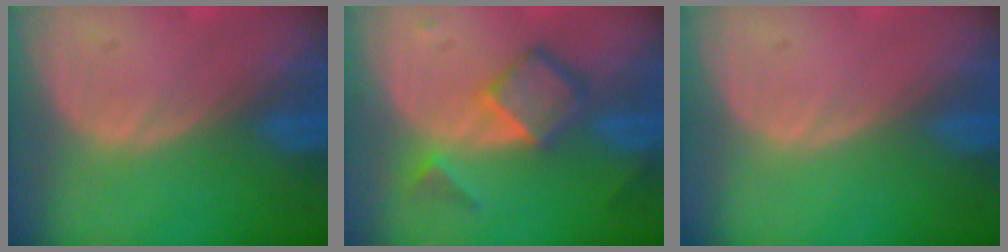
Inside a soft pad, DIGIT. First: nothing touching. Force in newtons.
{"total": 6.9, "press": 5.9, "slide": 3.6}
{"total": 0.0}